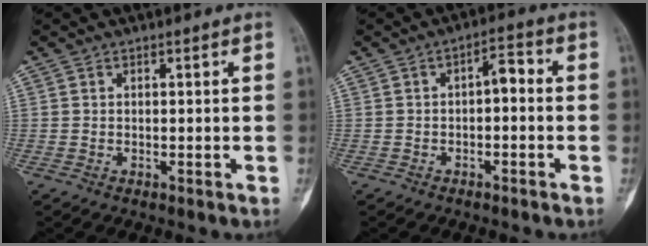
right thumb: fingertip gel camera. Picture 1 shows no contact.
{"total": 4.0, "force": [-0.7, 1.9, 3.4], "torque": [-0.043, 0.028, -0.018]}